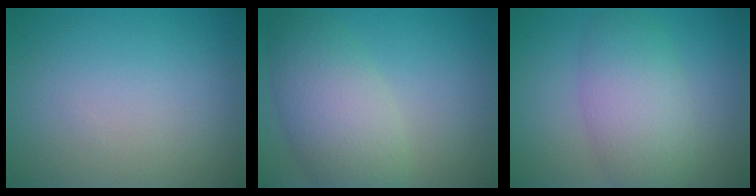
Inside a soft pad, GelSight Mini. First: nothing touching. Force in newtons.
{"total": 6.1, "press": 6.1, "slide": 0.1}
{"total": 5.2, "press": 5.2, "slide": 0.1}